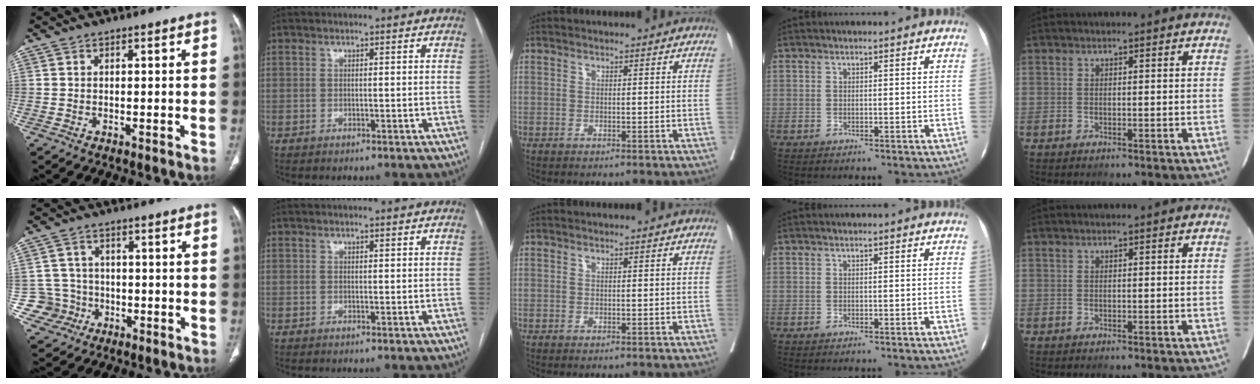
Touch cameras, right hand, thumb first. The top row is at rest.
{"thumb": {"total": 6.5, "force": [-2.0, 6.2, 0.0], "torque": [0.028, 0.017, -0.033]}}